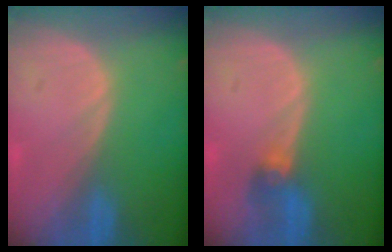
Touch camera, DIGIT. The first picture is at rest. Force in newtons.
{"total": 2.6, "press": 2.6, "slide": 0.6}